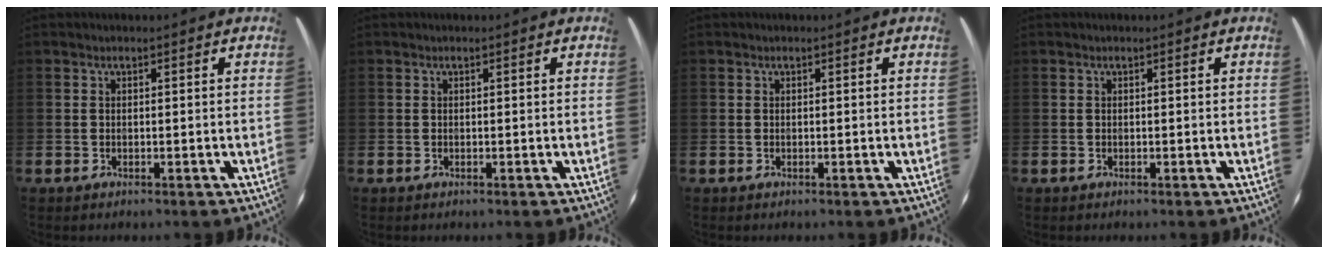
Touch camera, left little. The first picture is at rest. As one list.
[{"total": 0.0}, {"total": 0.0}, {"total": 0.0}]